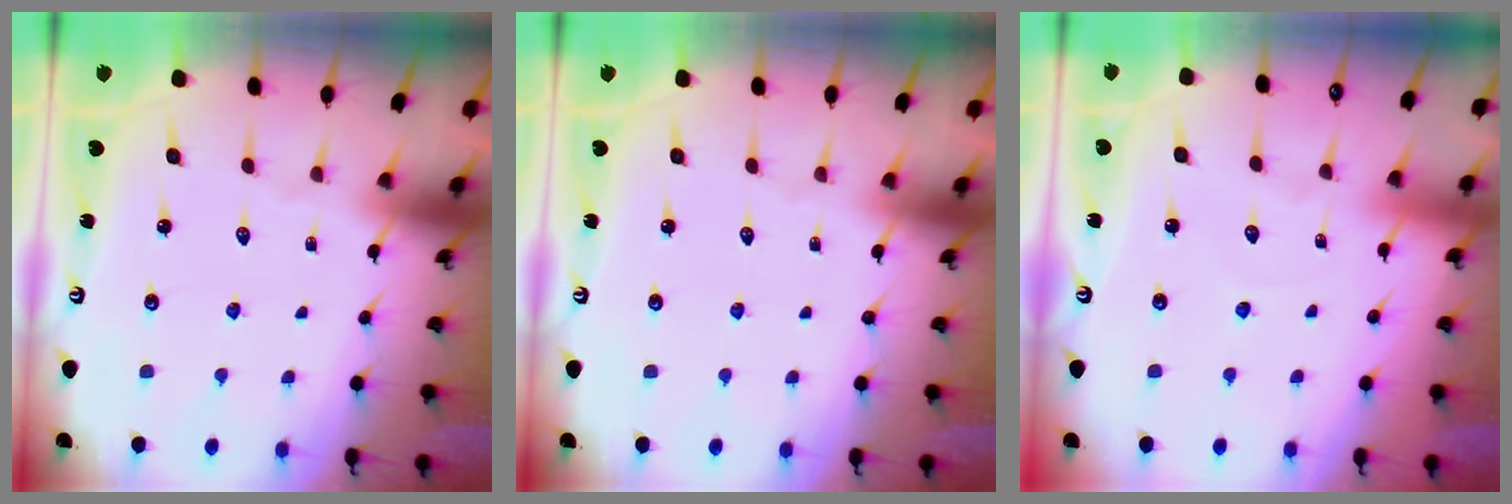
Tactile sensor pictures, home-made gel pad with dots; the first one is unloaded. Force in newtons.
{"total": 0.0}
{"total": 3.6, "press": 3.6, "slide": 0.4}